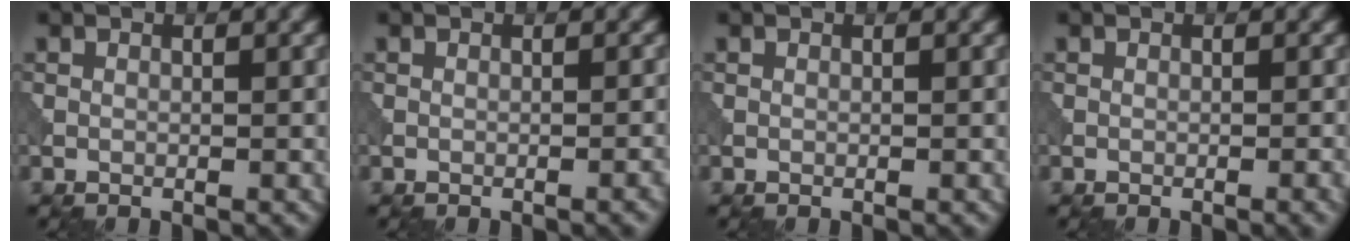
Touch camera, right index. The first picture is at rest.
{"total": 0.9, "force": [-0.4, 0.2, 0.7], "torque": [-0.007, 0.003, -0.009]}
{"total": 0.0}
{"total": 1.1, "force": [-0.4, 0.2, 1.0], "torque": [-0.011, 0.001, -0.008]}